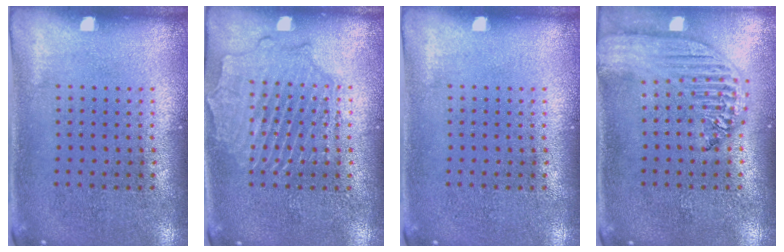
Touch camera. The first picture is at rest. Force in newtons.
{"total": 2.6, "press": 2.6, "slide": 0.2}
{"total": 0.0}
{"total": 2.5, "press": 2.1, "slide": 1.4}